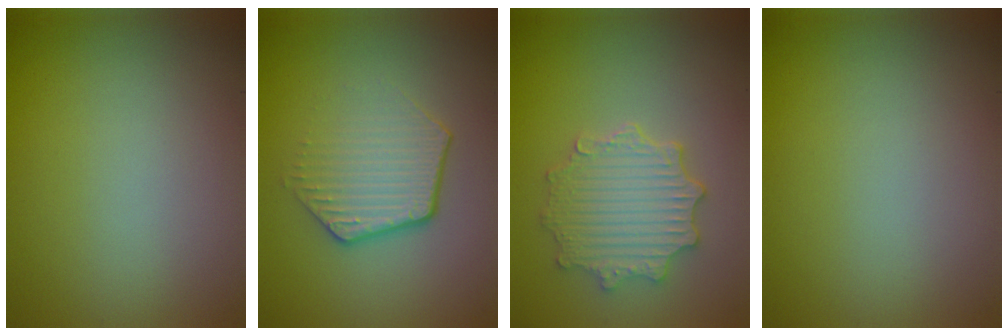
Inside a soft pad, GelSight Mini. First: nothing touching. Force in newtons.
{"total": 4.2, "press": 3.1, "slide": 2.8}
{"total": 4.5, "press": 3.8, "slide": 2.4}
{"total": 0.0}